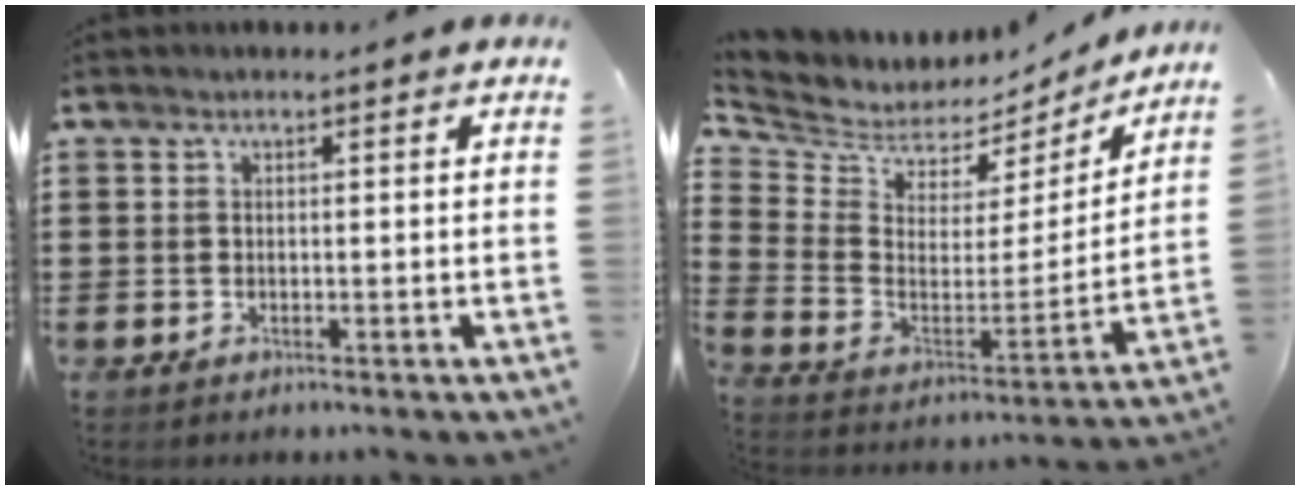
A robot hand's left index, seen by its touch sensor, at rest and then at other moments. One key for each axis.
{"total": 4.9, "fx": 4.3, "fy": 2.3, "fz": 0.0, "tx": -0.036, "ty": -0.045, "tz": 0.073}